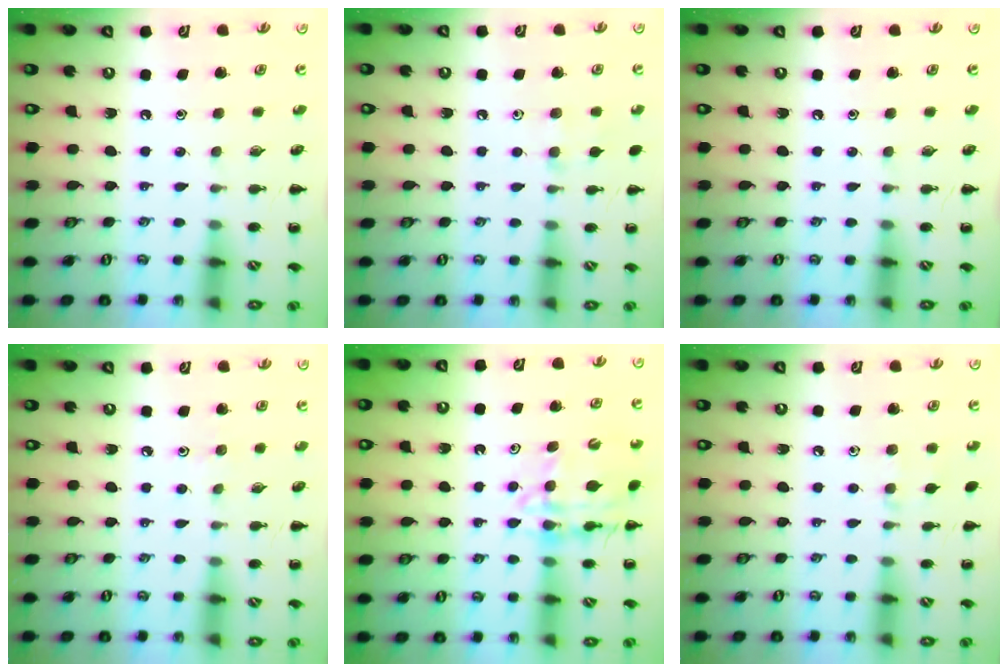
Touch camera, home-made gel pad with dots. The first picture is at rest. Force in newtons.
{"total": 5.7, "press": 5.4, "slide": 1.9}
{"total": 0.0}
{"total": 2.4, "press": 2.2, "slide": 1.0}
{"total": 12.8, "press": 12.5, "slide": 3.0}
{"total": 4.9, "press": 4.6, "slide": 1.7}